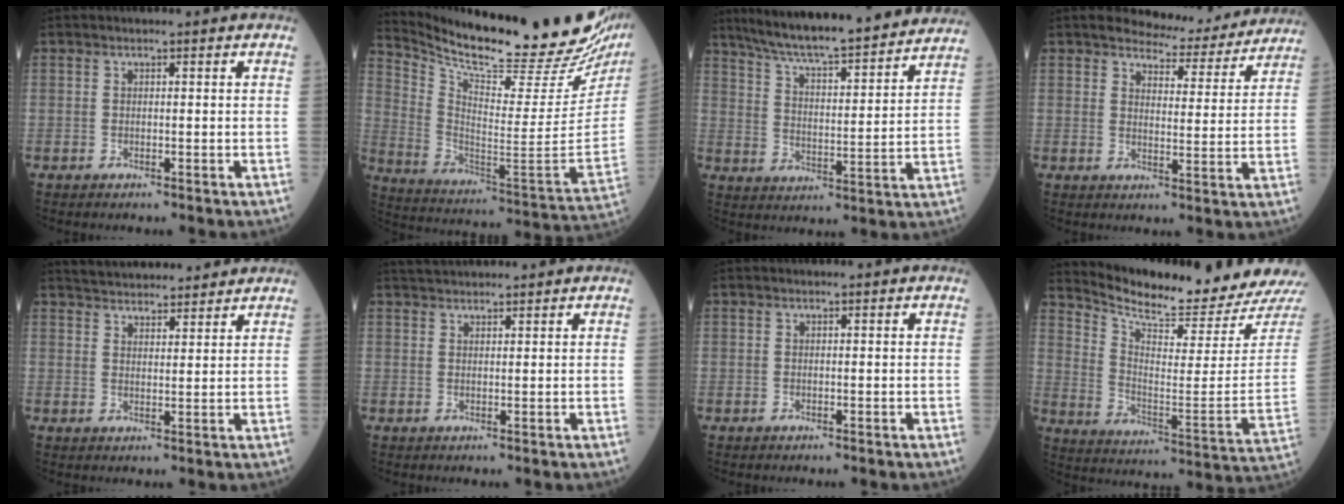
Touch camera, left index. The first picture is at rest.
{"total": 27.6, "force": [24.4, 3.8, 12.3], "torque": [-0.217, -0.093, 0.342]}
{"total": 22.5, "force": [20.2, 1.6, 9.9], "torque": [-0.162, 0.000, 0.286]}
{"total": 10.0, "force": [9.6, 2.3, 1.4], "torque": [-0.012, -0.015, 0.113]}
{"total": 11.3, "force": [10.6, 2.3, 3.1], "torque": [-0.044, 0.024, 0.151]}
{"total": 4.0, "force": [3.8, 0.4, 1.1], "torque": [-0.018, 0.036, 0.067]}
{"total": 0.0}
{"total": 17.8, "force": [17.3, -1.2, 3.7], "torque": [-0.087, -0.114, 0.247]}